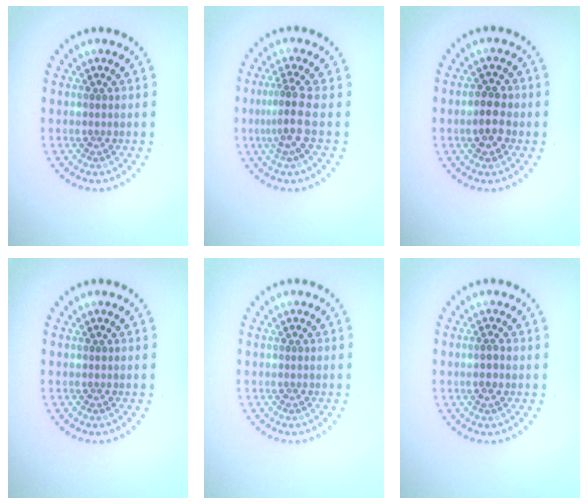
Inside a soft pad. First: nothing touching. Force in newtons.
{"total": 2.7, "press": 1.9, "slide": 2.0}
{"total": 2.4, "press": 2.3, "slide": 0.4}
{"total": 0.0}
{"total": 0.0}
{"total": 0.9, "press": 0.8, "slide": 0.3}